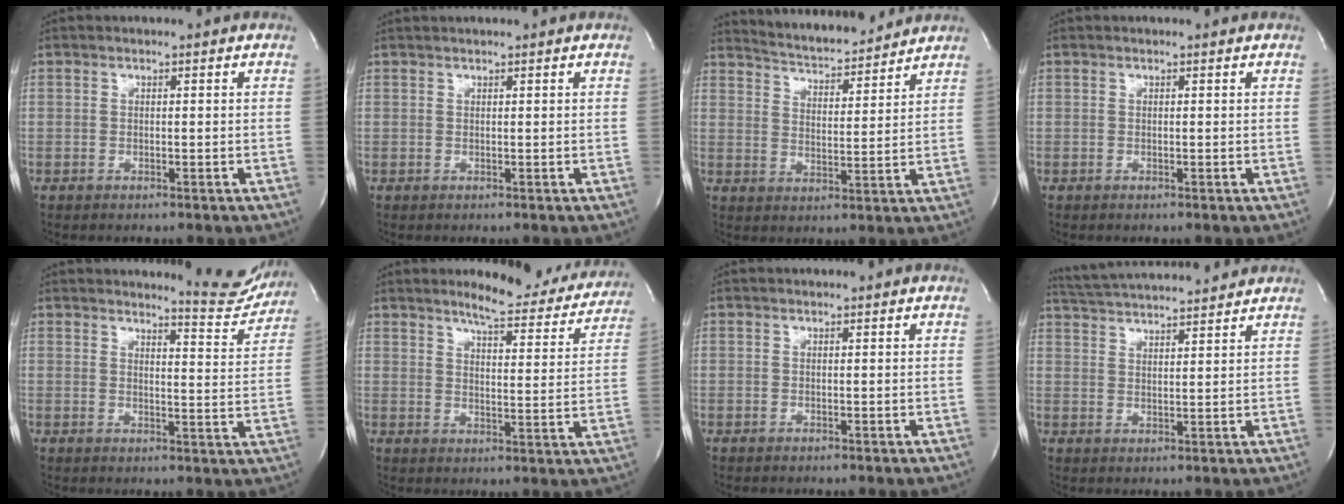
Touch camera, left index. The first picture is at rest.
{"total": 1.8, "force": [1.6, 0.0, 0.8], "torque": [-0.007, 0.020, 0.027]}
{"total": 10.5, "force": [10.2, 1.1, 2.3], "torque": [-0.046, 0.001, 0.157]}
{"total": 0.0}
{"total": 7.4, "force": [7.4, 0.4, 0.1], "torque": [0.004, -0.048, 0.077]}
{"total": 12.7, "force": [11.8, 2.4, 4.2], "torque": [-0.042, -0.030, 0.134]}
{"total": 0.0}
{"total": 13.0, "force": [12.1, 0.8, 4.6], "torque": [-0.094, 0.022, 0.185]}